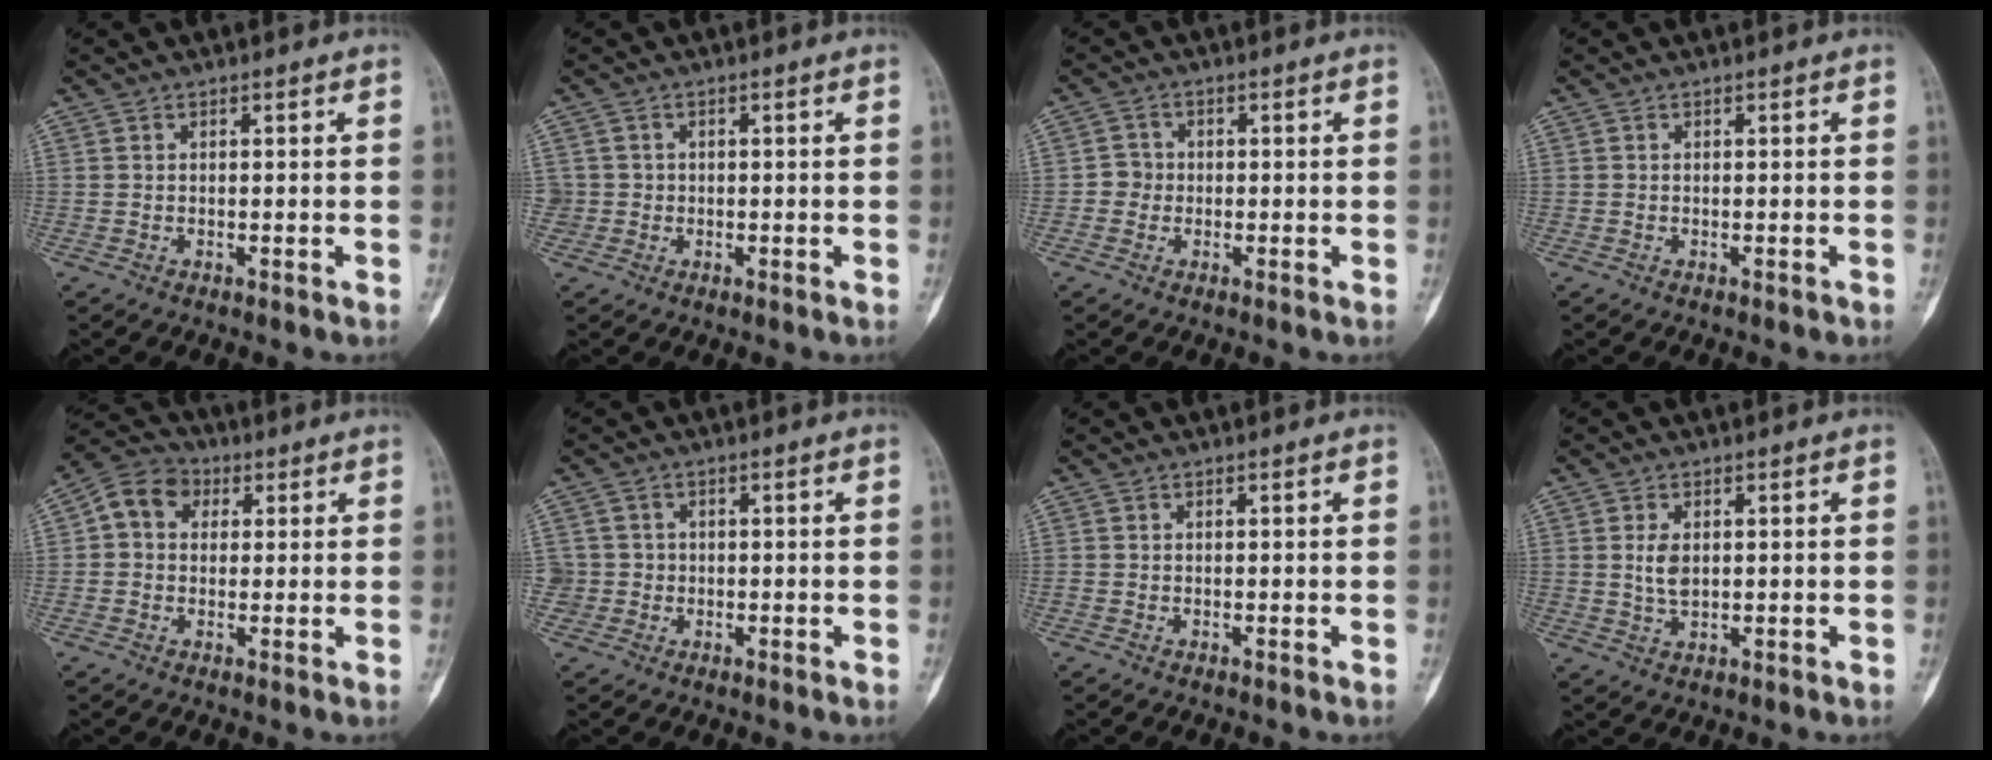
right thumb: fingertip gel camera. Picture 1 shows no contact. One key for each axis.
{"total": 2.1, "fx": -0.2, "fy": 2.1, "fz": -0.2, "tx": 0.021, "ty": 0.008, "tz": -0.005}
{"total": 2.4, "fx": -0.5, "fy": 2.3, "fz": 0.5, "tx": 0.010, "ty": 0.010, "tz": -0.016}
{"total": 0.0}
{"total": 7.5, "fx": 1.7, "fy": 6.2, "fz": 3.9, "tx": -0.047, "ty": 0.017, "tz": 0.017}
{"total": 3.0, "fx": -0.3, "fy": 3.0, "fz": -0.3, "tx": 0.031, "ty": 0.011, "tz": -0.010}
{"total": 0.0}
{"total": 3.8, "fx": 0.6, "fy": 2.3, "fz": 3.0, "tx": -0.055, "ty": -0.006, "tz": 0.016}